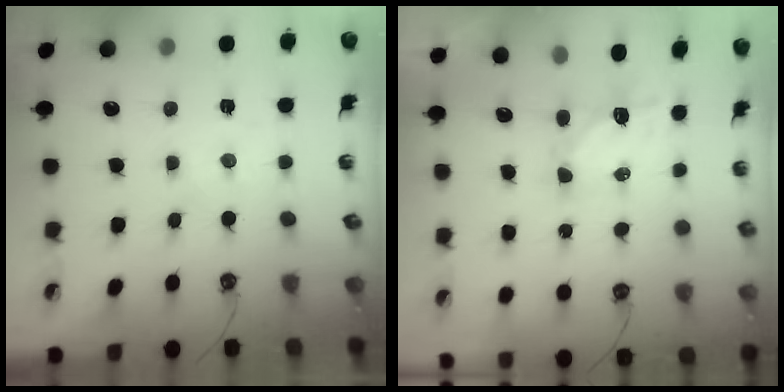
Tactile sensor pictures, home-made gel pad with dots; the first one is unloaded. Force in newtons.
{"total": 5.5, "press": 5.5, "slide": 0.3}